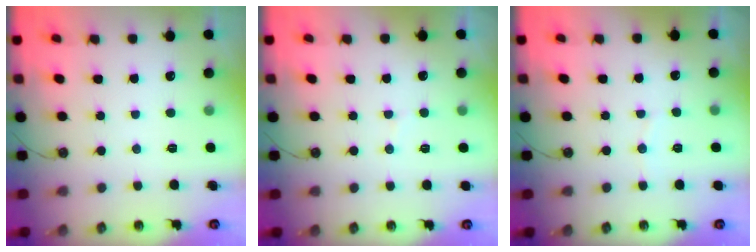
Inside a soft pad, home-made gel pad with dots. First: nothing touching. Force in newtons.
{"total": 2.9, "press": 2.7, "slide": 1.1}
{"total": 3.0, "press": 2.9, "slide": 0.7}